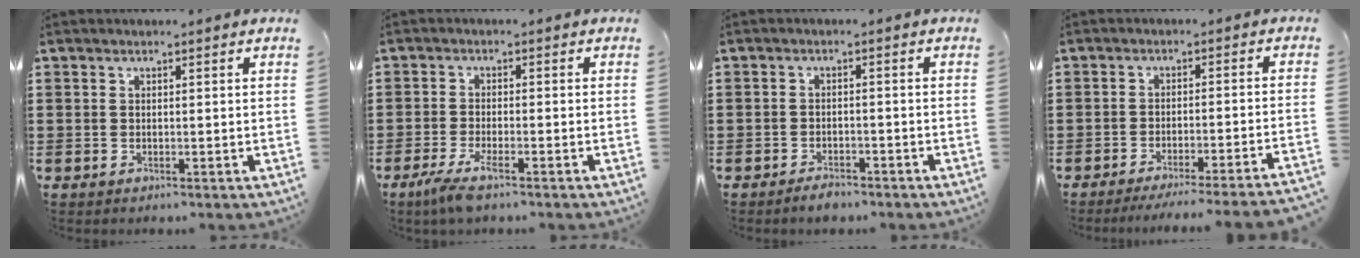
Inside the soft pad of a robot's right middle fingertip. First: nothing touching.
{"total": 3.7, "force": [-2.3, 0.3, 2.9], "torque": [-0.075, -0.015, -0.046]}
{"total": 2.2, "force": [-2.0, 0.6, 0.4], "torque": [-0.012, 0.002, -0.041]}
{"total": 3.7, "force": [-3.4, -0.5, 1.4], "torque": [-0.022, -0.007, -0.069]}